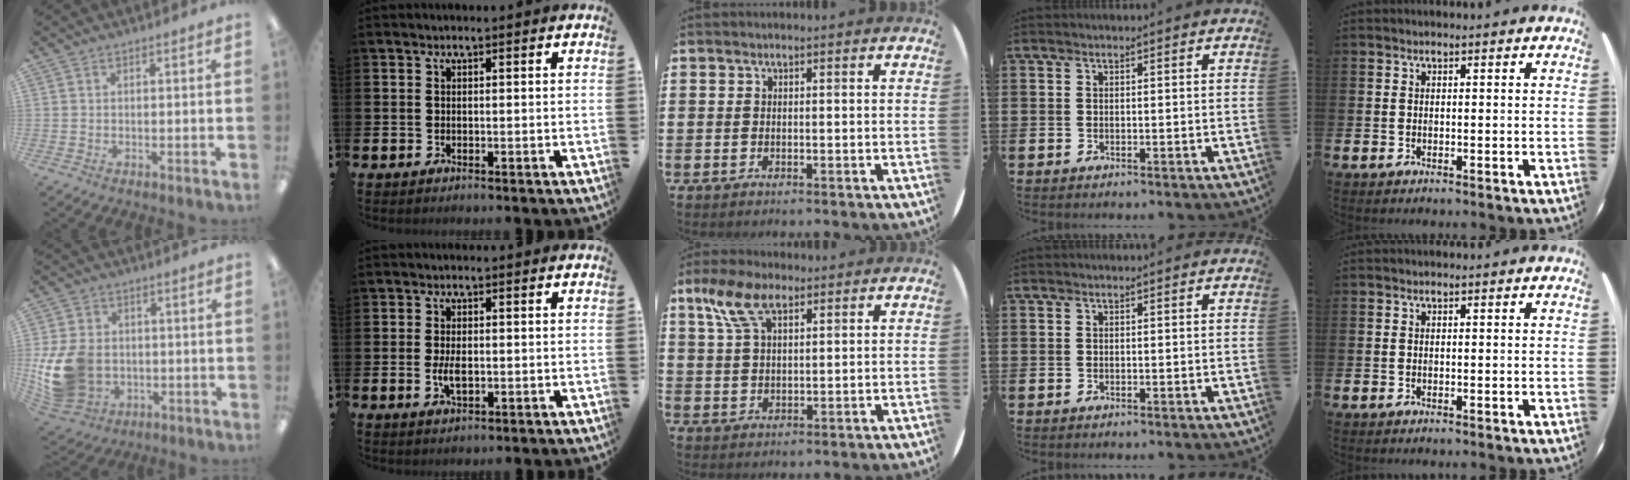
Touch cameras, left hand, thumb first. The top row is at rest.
{"thumb": {"total": 14.8, "force": [-1.8, 11.8, 8.8], "torque": [-0.200, 0.007, -0.028]}, "index": {"total": 3.0, "force": [-0.3, 1.5, 2.6], "torque": [-0.049, 0.003, -0.006]}, "middle": {"total": 6.9, "force": [4.2, 3.0, 4.7], "torque": [-0.103, 0.004, 0.076]}}